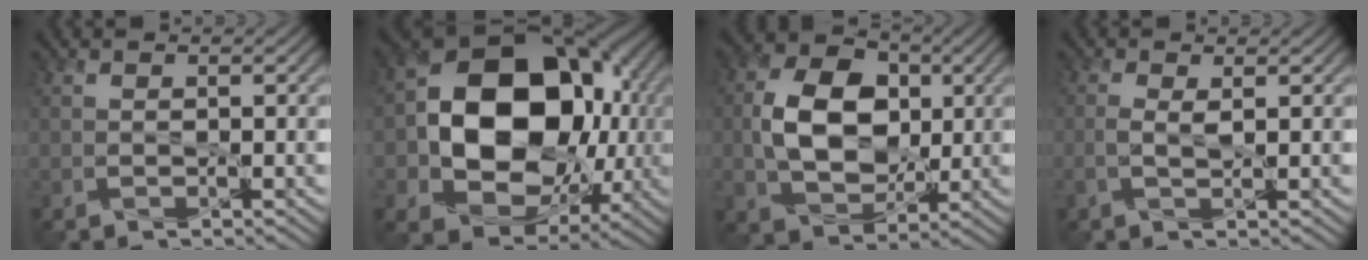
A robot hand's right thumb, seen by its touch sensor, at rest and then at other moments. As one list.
[{"total": 17.3, "force": [-0.2, 13.1, 11.3], "torque": [-0.178, -0.022, 0.004]}, {"total": 10.4, "force": [0.6, 7.5, 7.3], "torque": [-0.151, 0.009, 0.009]}, {"total": 1.7, "force": [0.1, 0.4, 1.7], "torque": [-0.039, 0.002, 0.002]}]